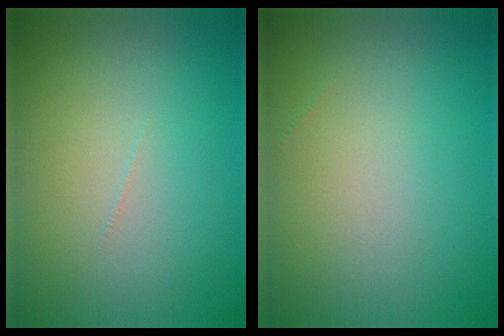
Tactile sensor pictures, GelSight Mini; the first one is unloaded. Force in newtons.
{"total": 0.0}